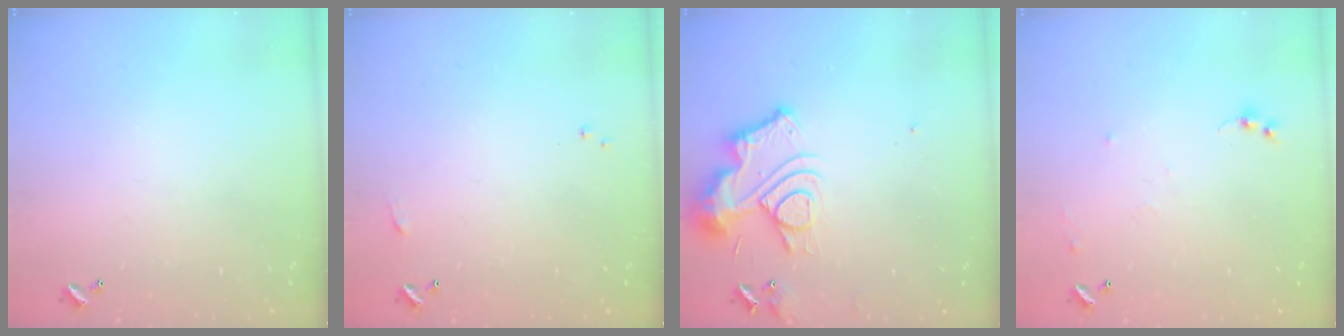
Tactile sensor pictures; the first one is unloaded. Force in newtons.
{"total": 4.2, "press": 4.2, "slide": 0.6}
{"total": 13.0, "press": 12.9, "slide": 1.3}
{"total": 6.6, "press": 6.6, "slide": 0.6}